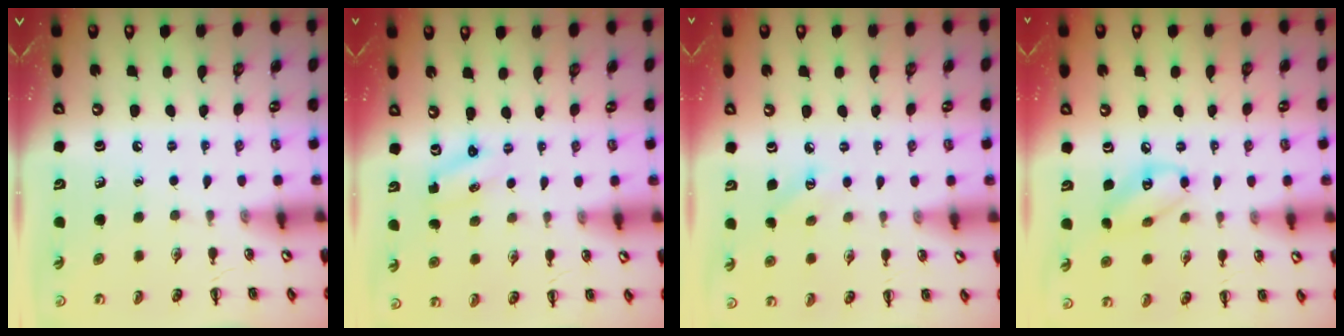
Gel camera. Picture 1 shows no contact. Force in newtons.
{"total": 1.6, "press": 1.5, "slide": 0.4}
{"total": 3.4, "press": 3.3, "slide": 1.0}
{"total": 8.0, "press": 7.9, "slide": 0.8}